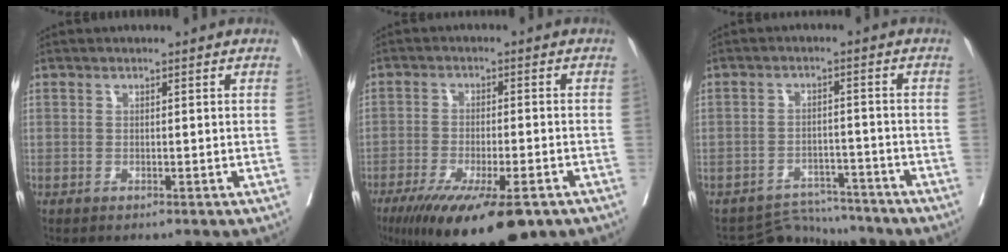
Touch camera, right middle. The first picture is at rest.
{"total": 15.3, "force": [-10.5, 3.1, 10.7], "torque": [-0.159, -0.033, -0.163]}
{"total": 5.9, "force": [-5.5, 1.0, -1.6], "torque": [0.023, 0.013, -0.085]}